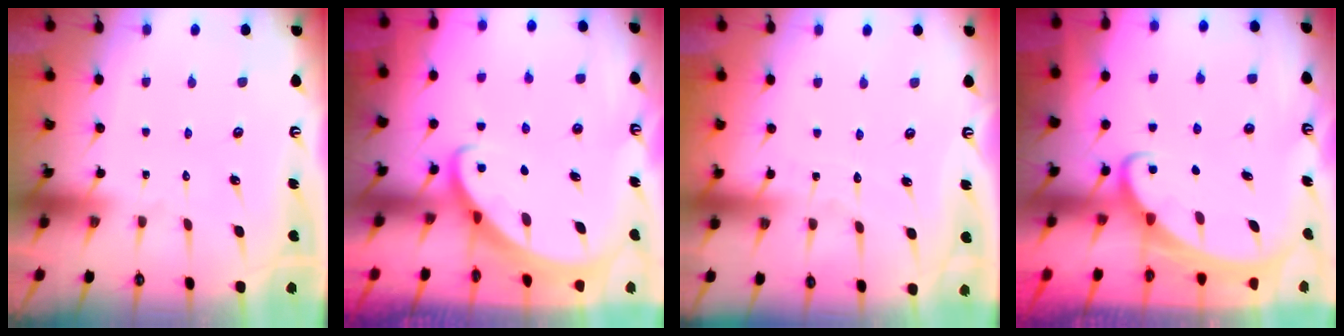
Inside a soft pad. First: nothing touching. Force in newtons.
{"total": 2.4, "press": 2.4, "slide": 0.3}
{"total": 2.7, "press": 2.7, "slide": 0.2}
{"total": 2.4, "press": 2.3, "slide": 0.3}